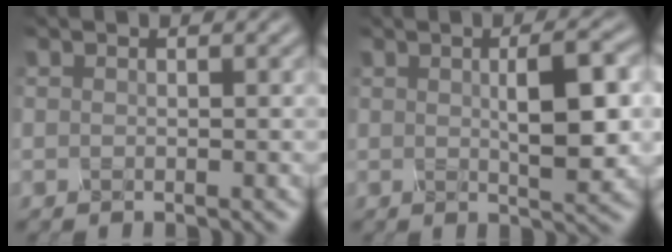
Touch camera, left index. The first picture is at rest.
{"total": 5.3, "force": [0.8, 1.5, 5.1], "torque": [-0.079, 0.005, 0.013]}